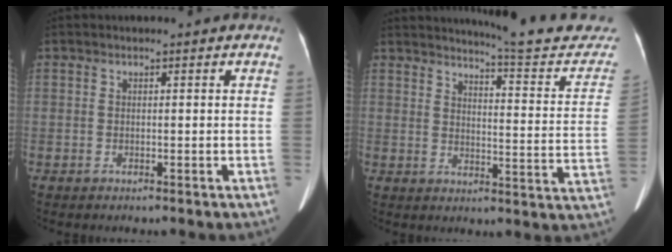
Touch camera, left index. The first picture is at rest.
{"total": 17.3, "force": [16.5, 1.1, 5.0], "torque": [-0.052, -0.085, 0.185]}